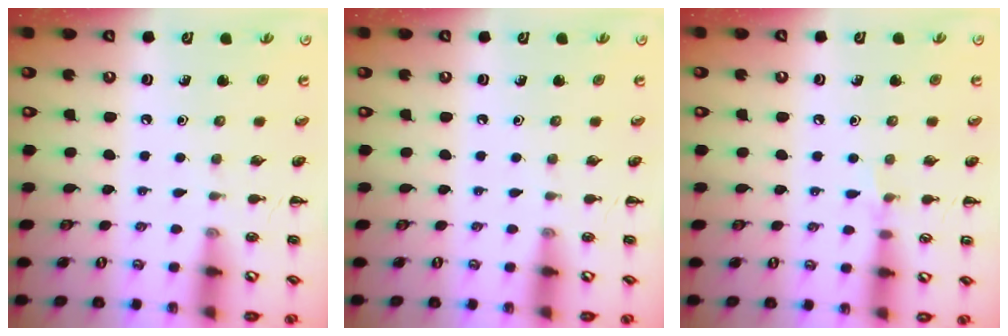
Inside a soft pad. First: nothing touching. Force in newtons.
{"total": 0.0}
{"total": 4.4, "press": 4.2, "slide": 1.3}